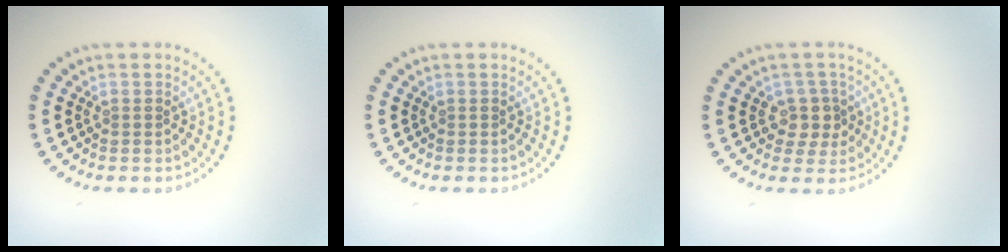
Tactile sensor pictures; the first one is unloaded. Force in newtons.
{"total": 0.0}
{"total": 2.5, "press": 2.1, "slide": 1.4}